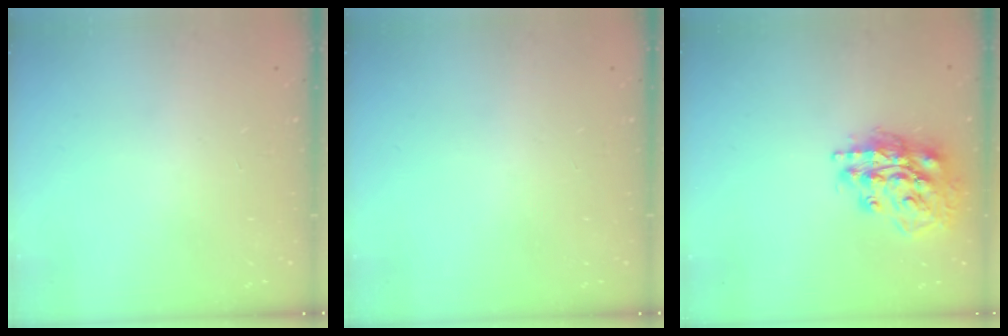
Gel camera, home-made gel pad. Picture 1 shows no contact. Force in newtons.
{"total": 0.0}
{"total": 17.0, "press": 16.9, "slide": 2.3}